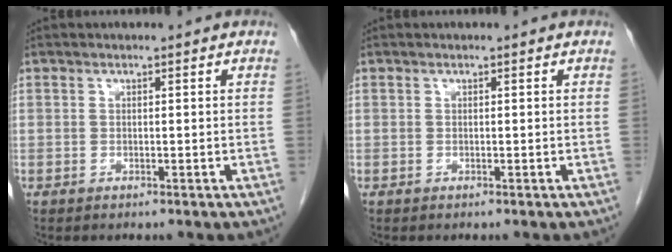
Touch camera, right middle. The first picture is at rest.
{"total": 0.0}